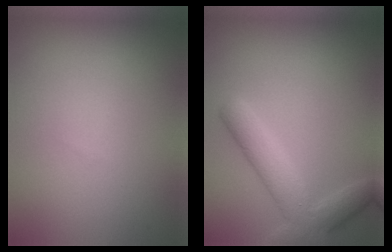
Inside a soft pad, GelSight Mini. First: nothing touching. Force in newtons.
{"total": 4.6, "press": 4.6, "slide": 0.2}